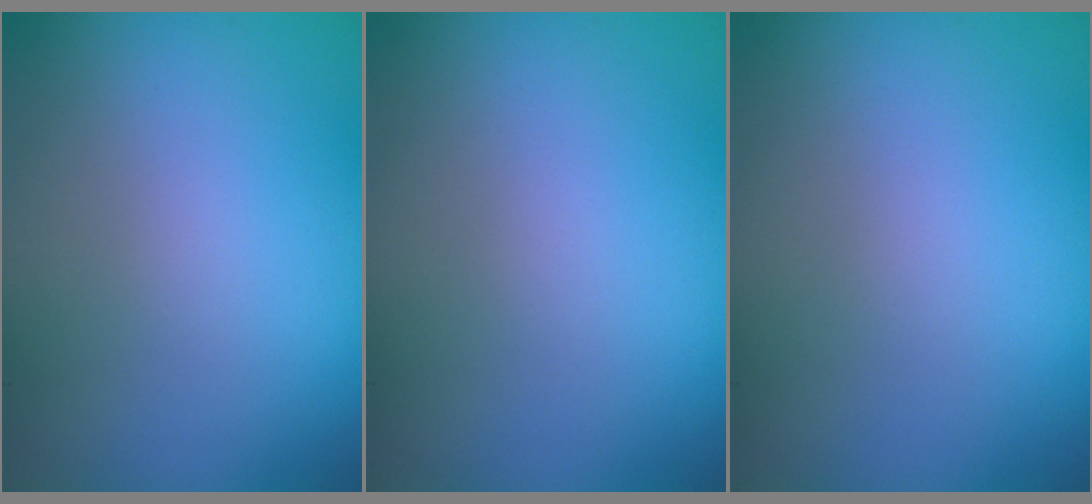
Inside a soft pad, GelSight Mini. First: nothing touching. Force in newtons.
{"total": 0.0}
{"total": 0.0}